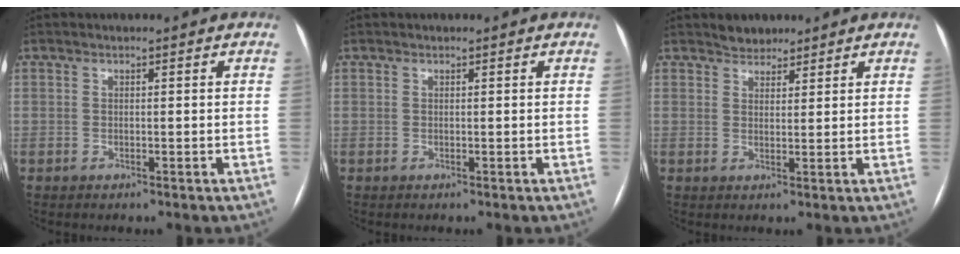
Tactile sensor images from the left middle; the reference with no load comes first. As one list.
[{"total": 0.0}, {"total": 2.9, "force": [2.5, 1.5, 0.3], "torque": [-0.004, 0.006, 0.039]}]